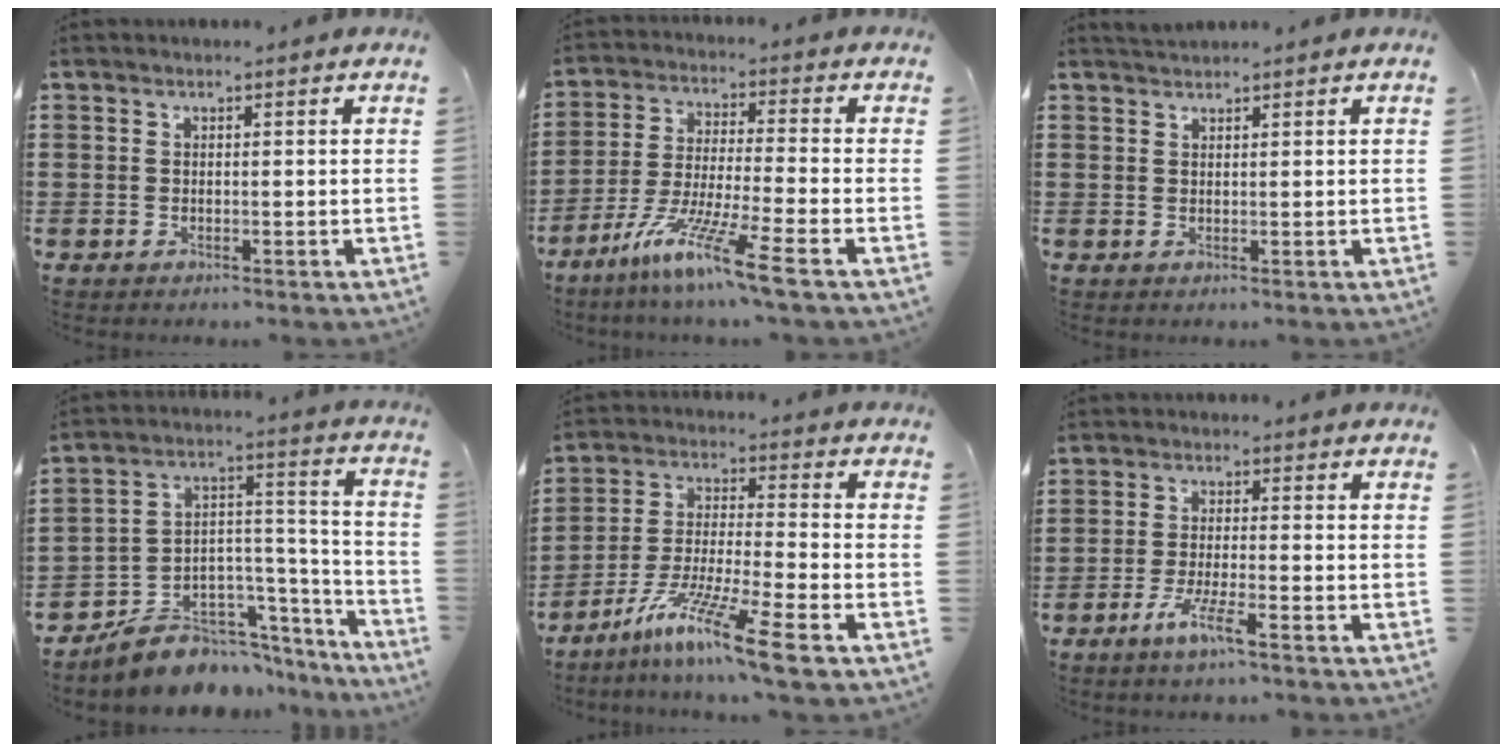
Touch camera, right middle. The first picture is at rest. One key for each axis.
{"total": 10.4, "fx": -7.1, "fy": -0.1, "fz": 7.6, "tx": -0.155, "ty": -0.009, "tz": -0.141}
{"total": 1.3, "fx": 1.3, "fy": 0.2, "fz": 0.2, "tx": -0.007, "ty": 0.002, "tz": 0.024}
{"total": 9.1, "fx": -8.1, "fy": 4.0, "fz": 1.1, "tx": -0.030, "ty": 0.010, "tz": -0.148}
{"total": 11.9, "fx": -8.4, "fy": 0.6, "fz": 8.4, "tx": -0.160, "ty": 0.005, "tz": -0.162}
{"total": 4.8, "fx": -3.0, "fy": 0.3, "fz": 3.7, "tx": -0.081, "ty": -0.009, "tz": -0.056}